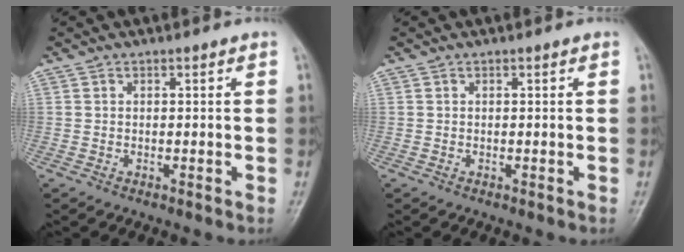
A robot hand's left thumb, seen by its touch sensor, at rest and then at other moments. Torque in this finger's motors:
{"motor_torque": [0.00, 0.00, -0.01, -0.01, 0.00]}